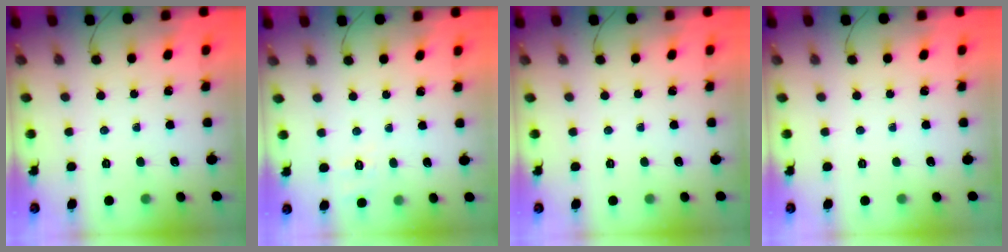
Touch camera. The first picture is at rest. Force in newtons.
{"total": 1.9, "press": 0.3, "slide": 1.9}
{"total": 0.0}
{"total": 0.0}